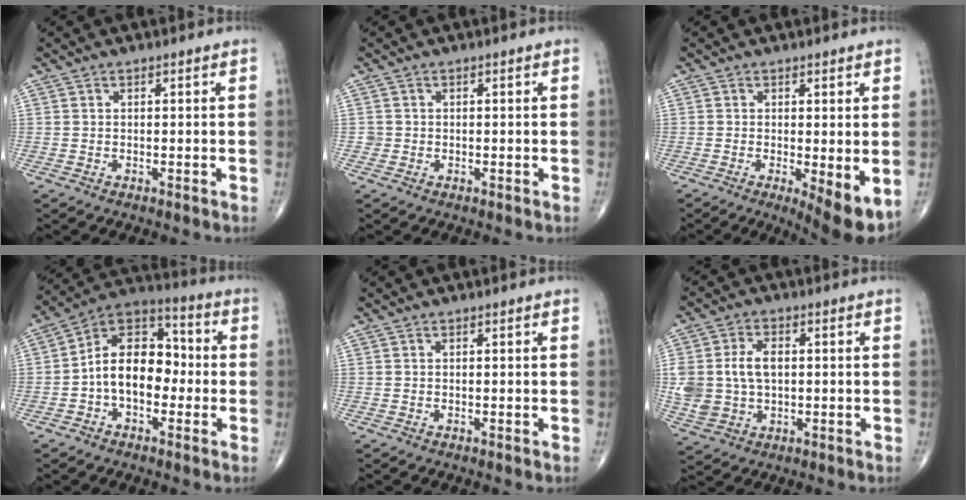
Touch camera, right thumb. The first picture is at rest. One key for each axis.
{"total": 1.0, "fx": -0.2, "fy": 0.9, "fz": 0.0, "tx": 0.005, "ty": 0.005, "tz": -0.004}
{"total": 6.6, "fx": -1.3, "fy": 2.0, "fz": 6.2, "tx": -0.090, "ty": -0.020, "tz": -0.017}
{"total": 13.4, "fx": -1.8, "fy": 8.8, "fz": 9.9, "tx": -0.136, "ty": 0.044, "tz": -0.046}
{"total": 0.0}
{"total": 9.9, "fx": 0.7, "fy": 6.8, "fz": 7.1, "tx": -0.142, "ty": 0.008, "tz": 0.022}